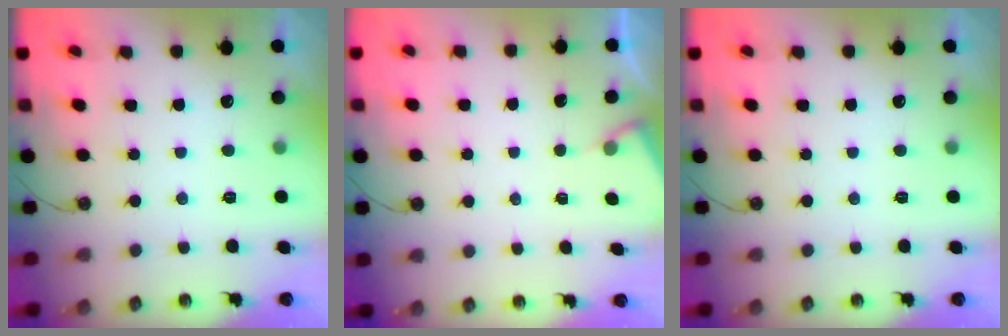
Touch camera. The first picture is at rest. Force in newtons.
{"total": 2.8, "press": 2.7, "slide": 0.4}
{"total": 0.0}